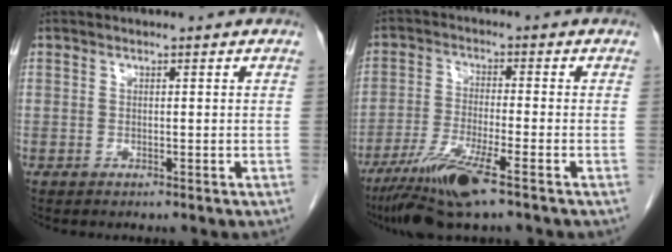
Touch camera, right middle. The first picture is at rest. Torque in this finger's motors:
{"motor_torque": [1.16, -0.98, 0.21, 0.06]}